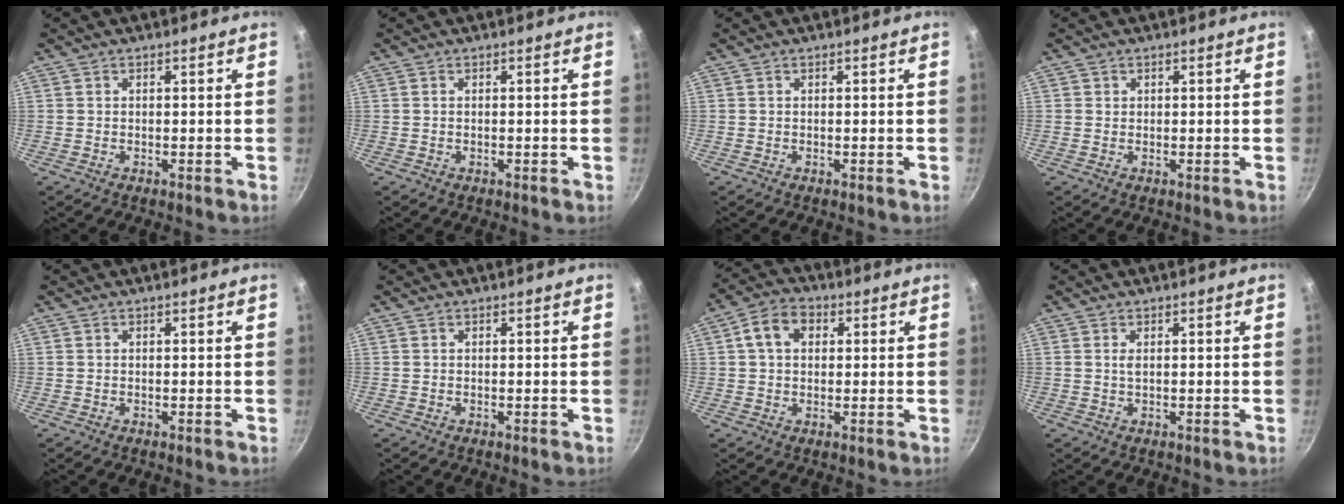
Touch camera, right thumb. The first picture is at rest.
{"total": 0.0}
{"total": 0.0}
{"total": 0.6, "force": [0.2, 0.6, 0.0], "torque": [0.008, 0.001, 0.002]}
{"total": 0.0}
{"total": 0.0}
{"total": 7.2, "force": [1.9, 5.3, 4.5], "torque": [-0.061, 0.013, 0.021]}
{"total": 1.1, "force": [0.3, 0.5, 0.9], "torque": [-0.018, 0.001, 0.005]}